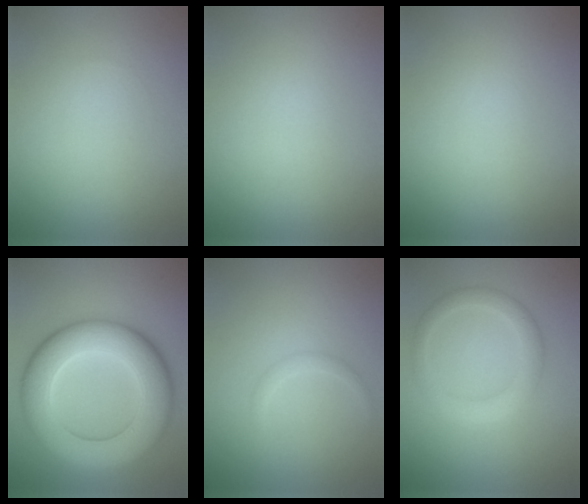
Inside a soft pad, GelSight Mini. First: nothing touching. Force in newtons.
{"total": 0.0}
{"total": 0.0}
{"total": 11.2, "press": 11.2, "slide": 0.3}
{"total": 0.9, "press": 0.9, "slide": 0.0}
{"total": 2.9, "press": 2.9, "slide": 0.2}